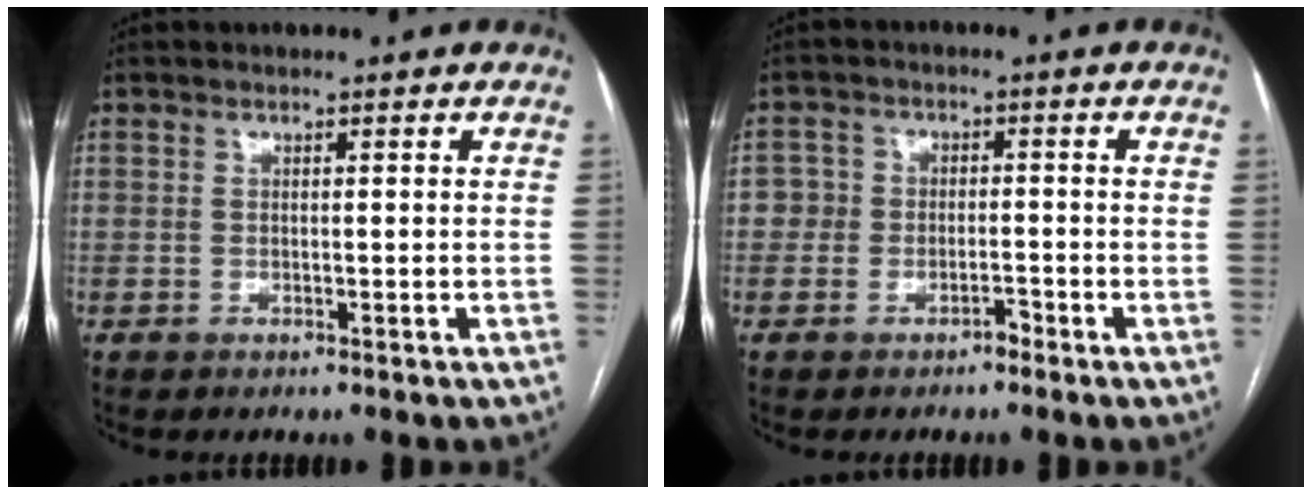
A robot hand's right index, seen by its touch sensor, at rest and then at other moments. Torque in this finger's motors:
{"motor_torque": [0.09, 0.05, 0.04, 0.02]}